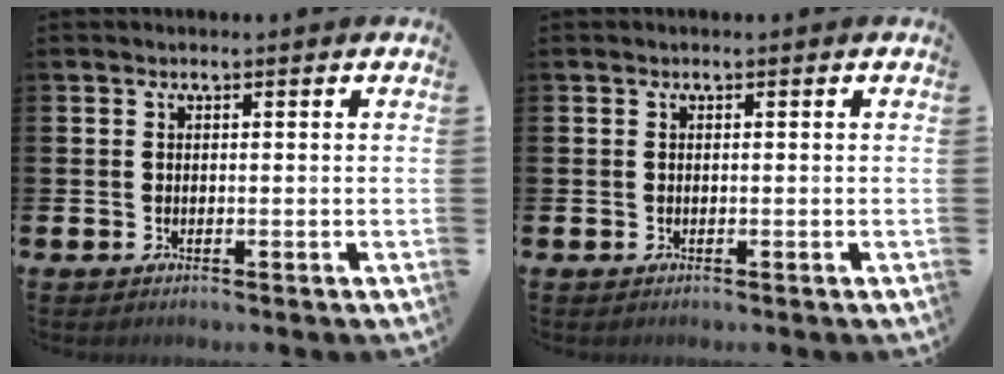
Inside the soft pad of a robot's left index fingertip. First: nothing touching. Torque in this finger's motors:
{"motor_torque": [0.00, 0.00, 0.00, 0.00]}